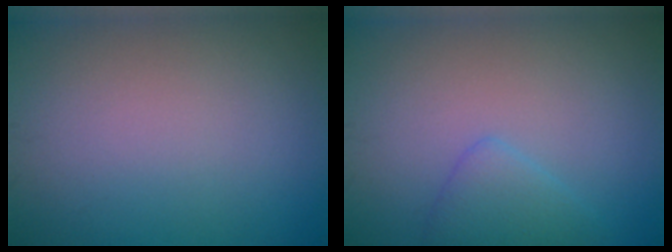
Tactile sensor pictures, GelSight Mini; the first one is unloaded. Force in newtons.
{"total": 2.2, "press": 2.2, "slide": 0.1}